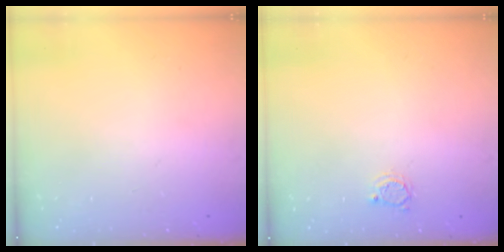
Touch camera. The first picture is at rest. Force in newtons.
{"total": 2.6, "press": 2.6, "slide": 0.4}